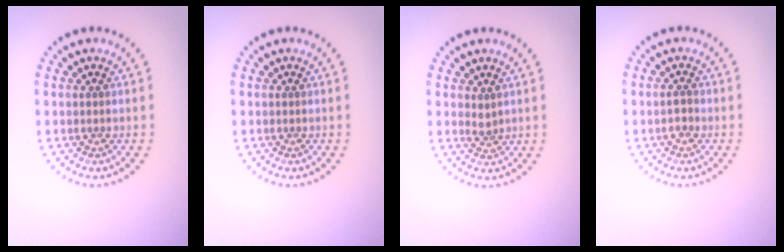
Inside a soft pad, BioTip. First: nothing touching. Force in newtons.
{"total": 0.0}
{"total": 0.9, "press": 0.6, "slide": 0.8}
{"total": 1.2, "press": 1.1, "slide": 0.4}